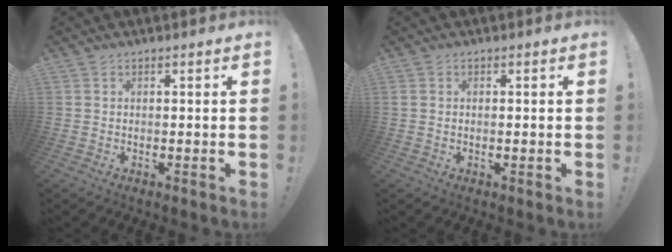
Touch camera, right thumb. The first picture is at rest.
{"total": 0.7, "force": [-0.1, 0.4, 0.5], "torque": [-0.007, 0.003, -0.002]}